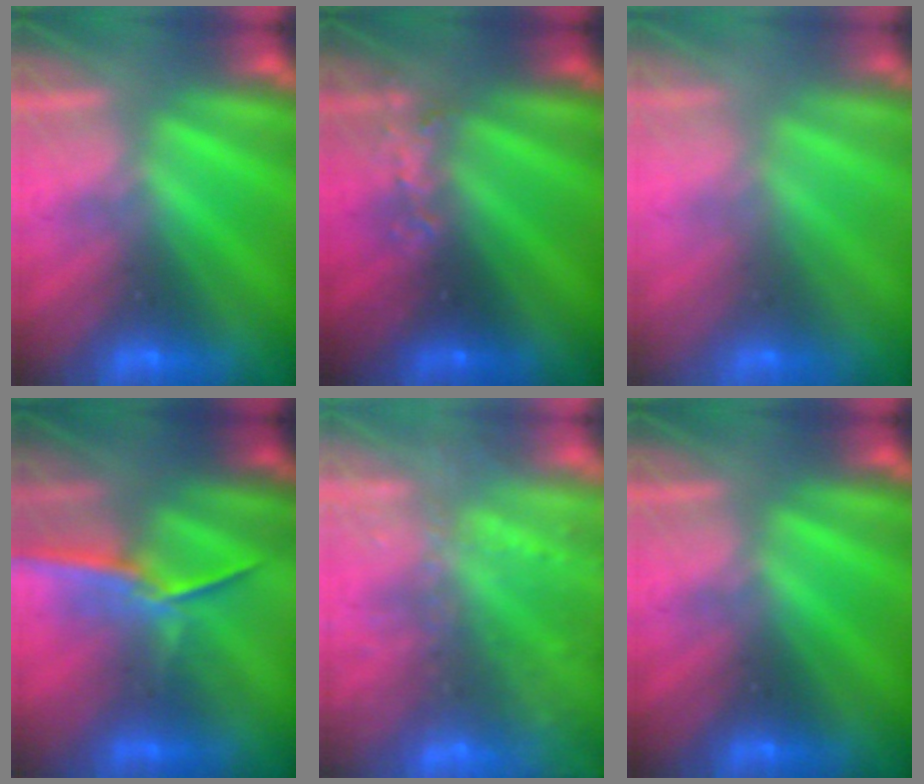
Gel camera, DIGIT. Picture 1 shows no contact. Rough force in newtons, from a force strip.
{"total": 2.7}
{"total": 9.1}
{"total": 1.2}
{"total": 6.0}
{"total": 0.0}